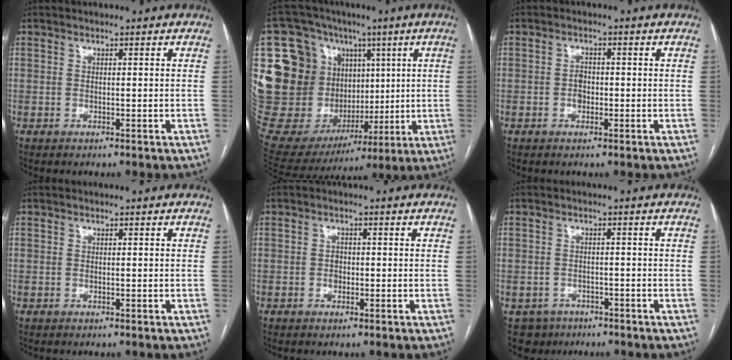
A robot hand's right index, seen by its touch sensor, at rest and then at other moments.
{"total": 34.9, "force": [6.3, 26.6, 21.7], "torque": [-0.497, 0.102, 0.142]}
{"total": 1.9, "force": [-0.4, 1.4, 1.2], "torque": [-0.016, 0.006, -0.007]}
{"total": 0.0}
{"total": 1.3, "force": [-0.2, 1.1, 0.7], "torque": [-0.009, 0.004, -0.003]}
{"total": 4.3, "force": [-2.5, 3.4, -0.1], "torque": [0.006, 0.008, -0.037]}